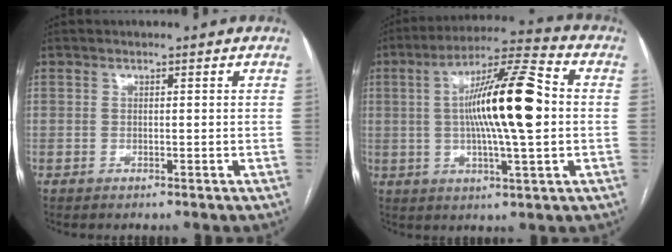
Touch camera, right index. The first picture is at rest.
{"total": 15.6, "force": [0.8, 1.5, 15.5], "torque": [-0.268, 0.017, 0.008]}